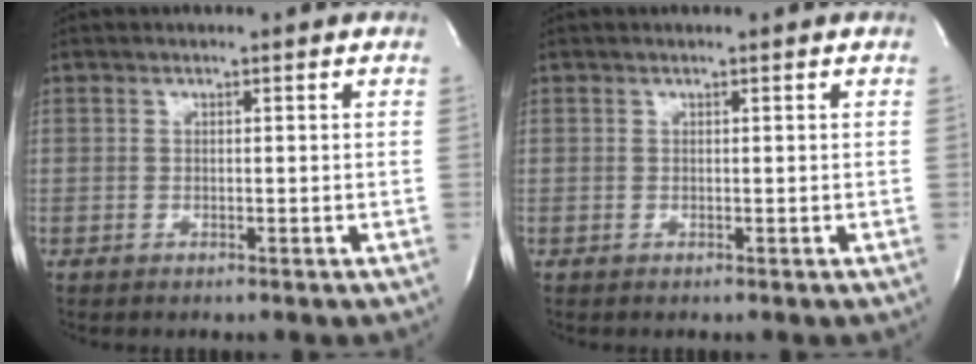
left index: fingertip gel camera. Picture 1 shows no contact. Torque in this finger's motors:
{"motor_torque": [0.14, -0.08, 0.02, -0.01]}